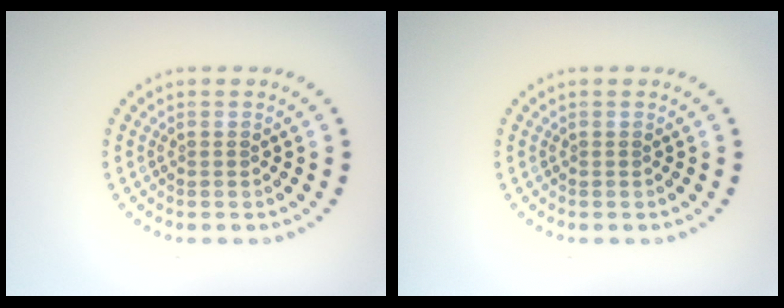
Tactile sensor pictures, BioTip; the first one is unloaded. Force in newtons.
{"total": 0.0}